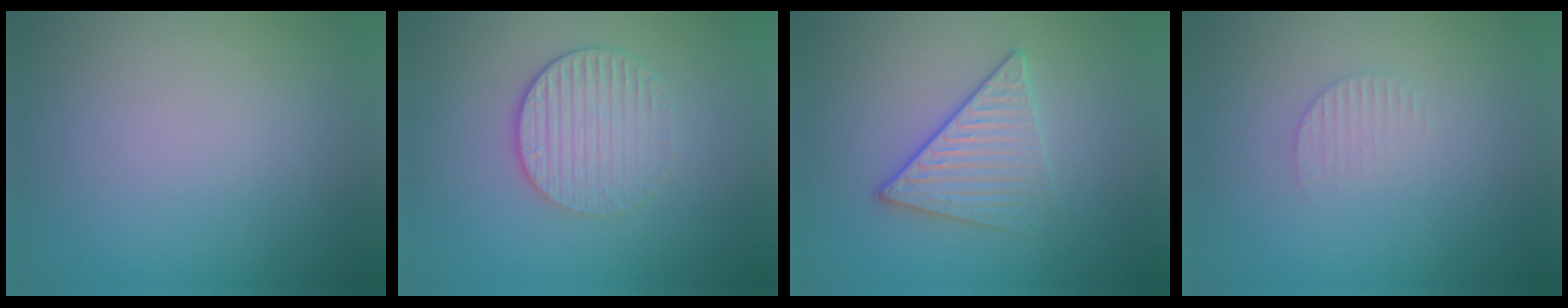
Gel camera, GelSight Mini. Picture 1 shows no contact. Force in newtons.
{"total": 3.3, "press": 2.7, "slide": 1.9}
{"total": 3.1, "press": 2.9, "slide": 1.2}
{"total": 1.3, "press": 1.2, "slide": 0.4}